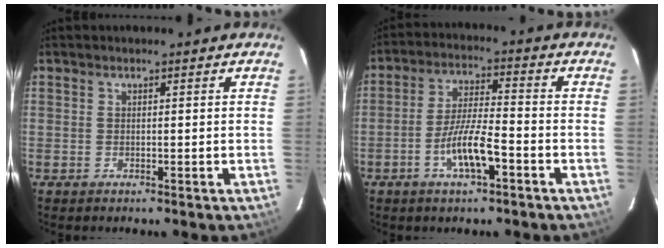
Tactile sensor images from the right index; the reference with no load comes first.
{"total": 8.0, "force": [-3.9, 1.5, 6.9], "torque": [-0.136, -0.002, -0.070]}